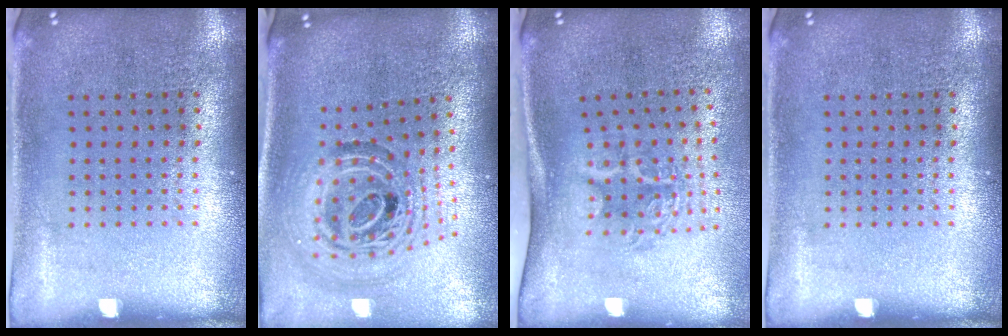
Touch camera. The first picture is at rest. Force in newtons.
{"total": 1.8, "press": 1.5, "slide": 1.0}
{"total": 1.9, "press": 1.3, "slide": 1.4}
{"total": 0.0}